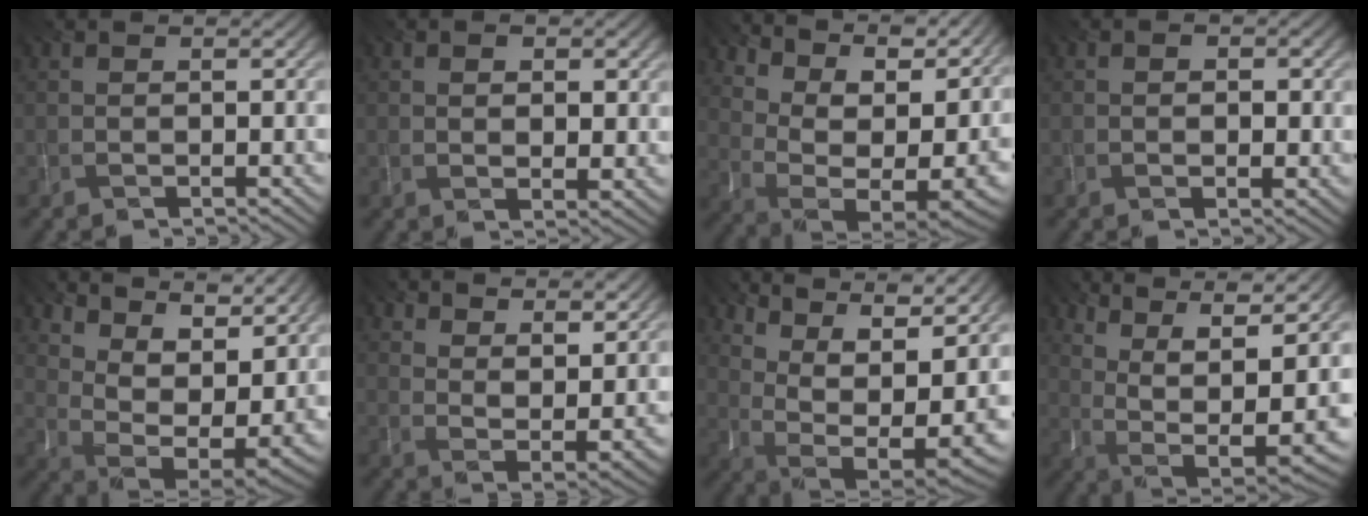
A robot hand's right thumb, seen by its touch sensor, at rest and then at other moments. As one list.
[{"total": 3.7, "force": [1.0, 1.9, 3.0], "torque": [-0.045, -0.008, 0.016]}, {"total": 15.9, "force": [8.5, 7.2, 11.4], "torque": [-0.113, 0.052, 0.146]}, {"total": 1.8, "force": [-0.1, 1.2, 1.3], "torque": [-0.020, -0.005, 0.002]}, {"total": 16.4, "force": [9.2, 6.9, 11.7], "torque": [-0.128, 0.060, 0.156]}, {"total": 11.3, "force": [8.6, 3.7, 6.3], "torque": [-0.113, -0.009, 0.121]}, {"total": 15.2, "force": [6.9, 7.0, 11.6], "torque": [-0.169, 0.028, 0.119]}, {"total": 16.1, "force": [6.4, 7.8, 12.5], "torque": [-0.214, 0.028, 0.122]}]